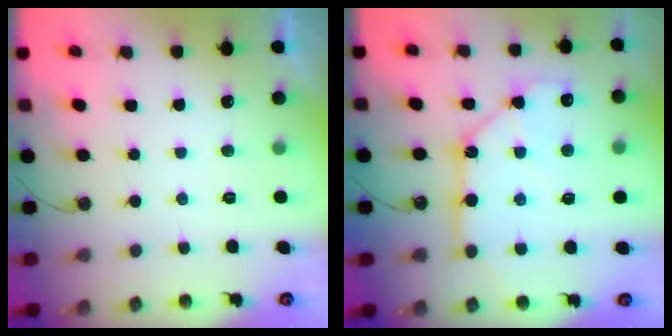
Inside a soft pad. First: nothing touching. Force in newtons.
{"total": 12.4, "press": 12.3, "slide": 1.6}